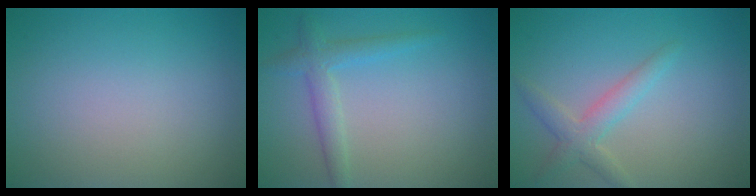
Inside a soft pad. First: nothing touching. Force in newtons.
{"total": 2.3, "press": 2.3, "slide": 0.0}
{"total": 2.5, "press": 2.5, "slide": 0.2}